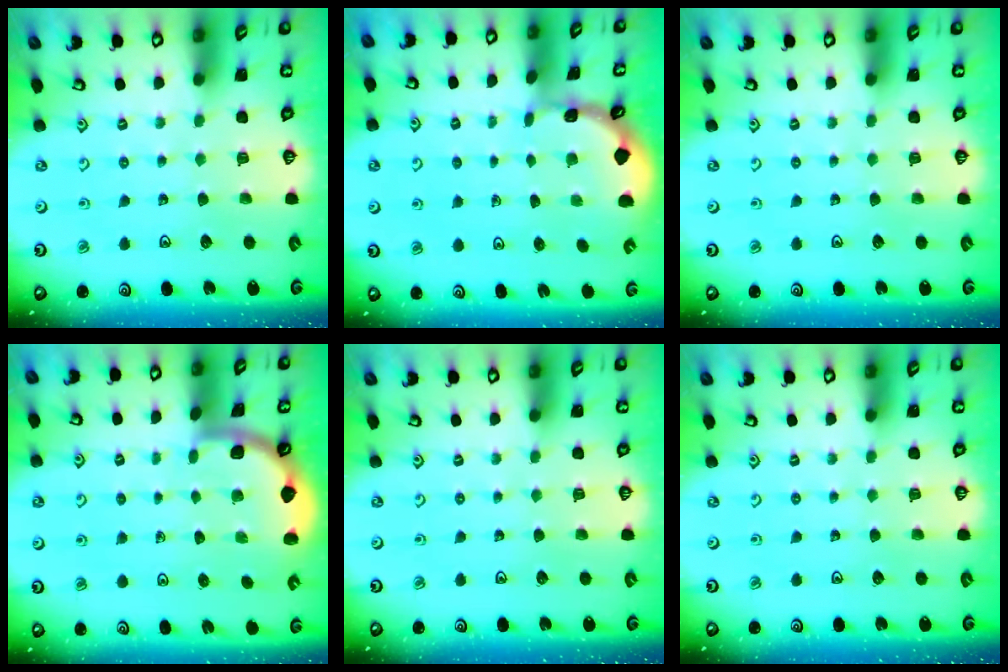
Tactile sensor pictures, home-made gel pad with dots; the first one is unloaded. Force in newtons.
{"total": 0.7, "press": 0.7, "slide": 0.1}
{"total": 0.0}
{"total": 1.8, "press": 1.8, "slide": 0.0}
{"total": 0.0}
{"total": 0.0}